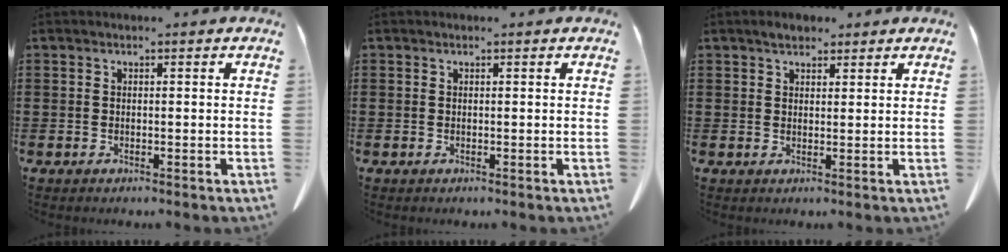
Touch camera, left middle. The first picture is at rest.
{"total": 0.0}
{"total": 2.4, "force": [2.0, 1.0, 0.9], "torque": [-0.014, 0.003, 0.037]}